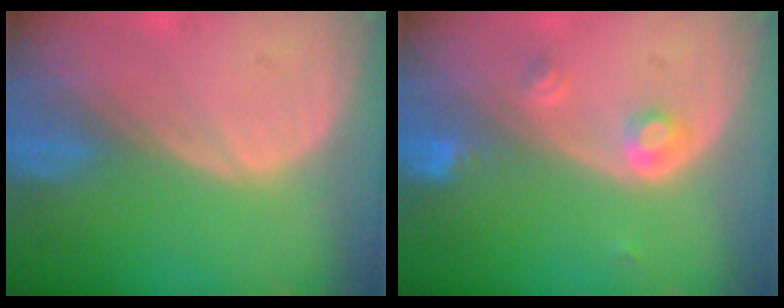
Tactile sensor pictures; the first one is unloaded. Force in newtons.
{"total": 3.0, "press": 2.8, "slide": 1.2}